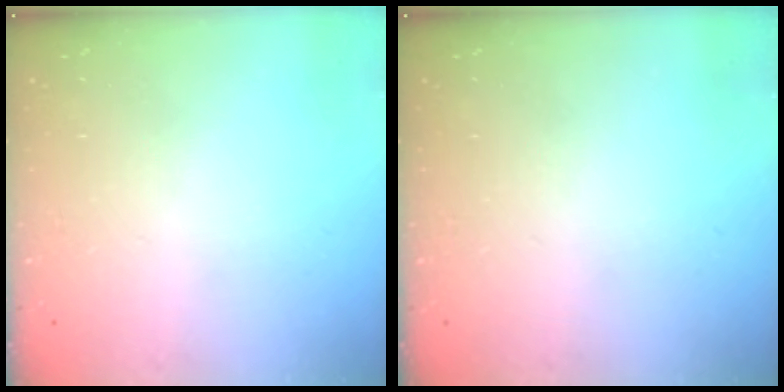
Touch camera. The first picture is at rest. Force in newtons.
{"total": 0.0}